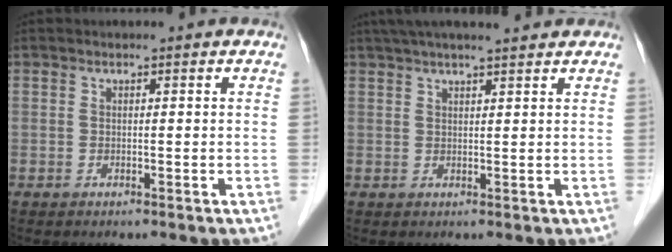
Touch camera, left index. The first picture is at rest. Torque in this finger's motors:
{"motor_torque": [0.76, -0.80, 0.28, 0.06]}